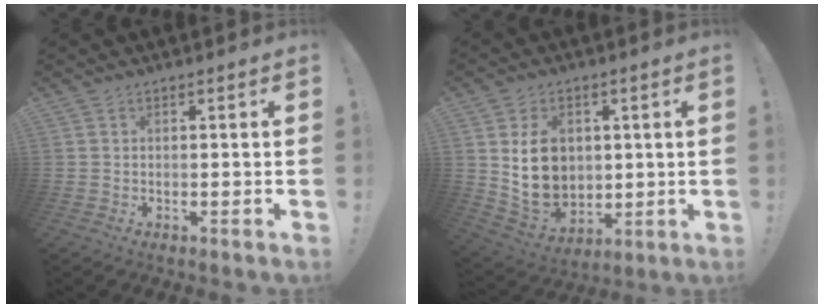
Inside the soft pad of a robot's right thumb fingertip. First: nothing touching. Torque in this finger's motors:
{"motor_torque": [-0.20, 0.89, 0.62, 0.84, 0.12]}